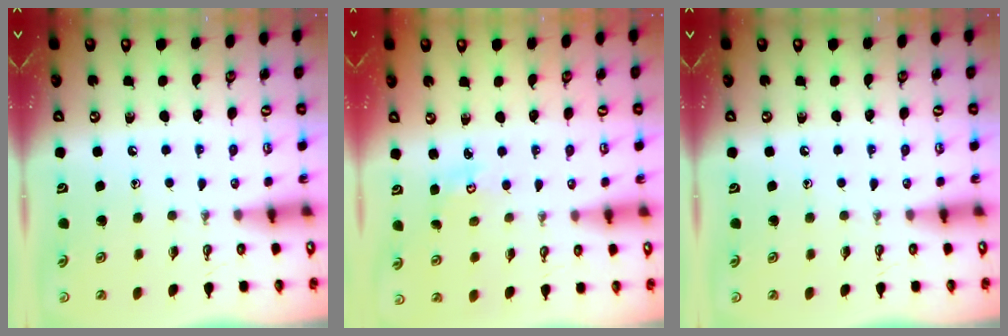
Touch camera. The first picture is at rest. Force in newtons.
{"total": 2.5, "press": 2.4, "slide": 0.3}
{"total": 0.0}